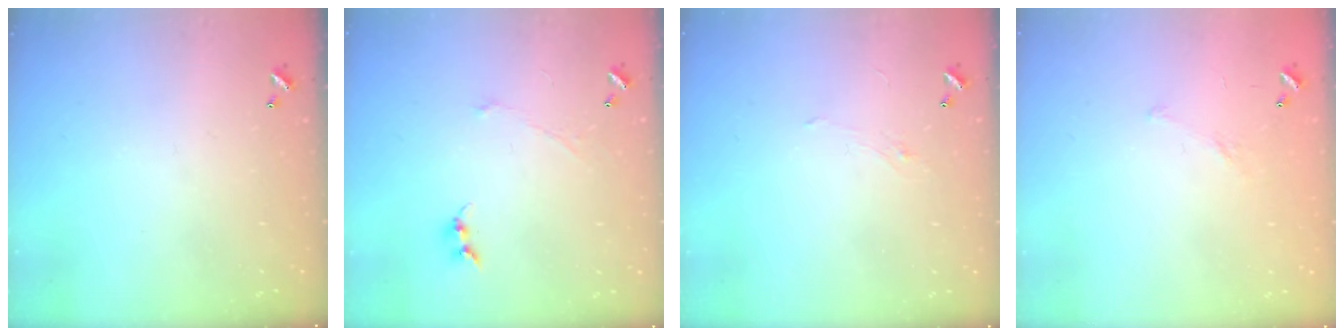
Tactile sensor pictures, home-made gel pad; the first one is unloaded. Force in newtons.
{"total": 0.0}
{"total": 0.8, "press": 0.5, "slide": 0.6}
{"total": 4.7, "press": 4.6, "slide": 1.0}